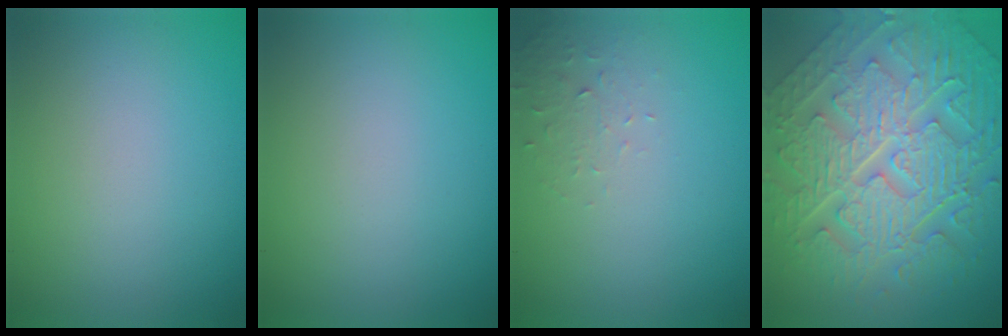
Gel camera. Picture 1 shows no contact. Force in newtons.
{"total": 0.0}
{"total": 1.6, "press": 1.6, "slide": 0.4}
{"total": 11.1, "press": 7.6, "slide": 8.1}